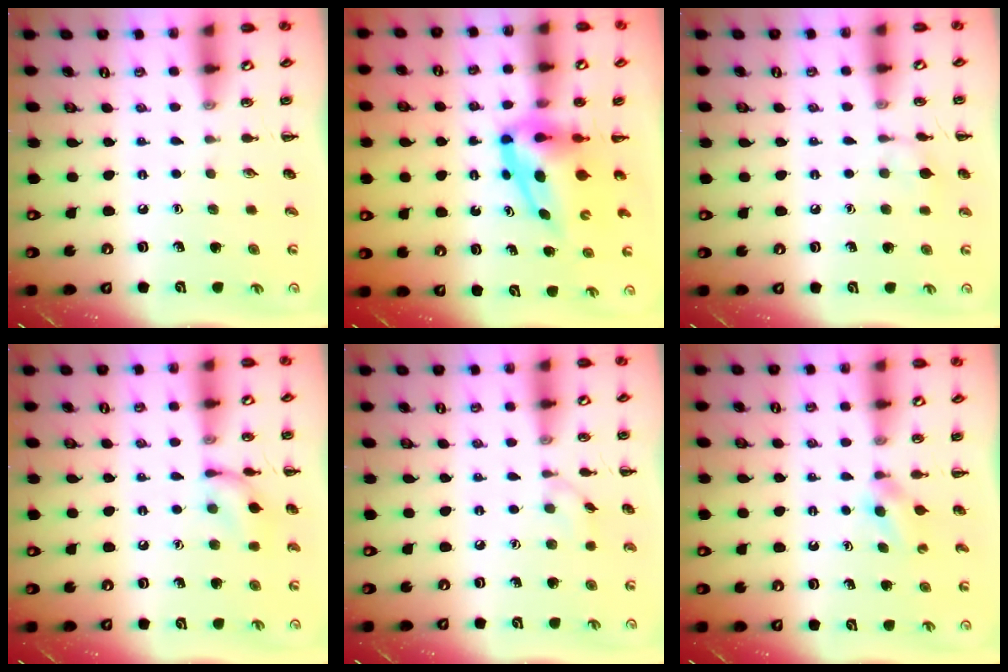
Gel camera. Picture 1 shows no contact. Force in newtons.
{"total": 6.7, "press": 6.5, "slide": 1.4}
{"total": 7.1, "press": 6.8, "slide": 2.0}
{"total": 9.0, "press": 9.0, "slide": 0.6}
{"total": 3.1, "press": 2.8, "slide": 1.2}
{"total": 2.7, "press": 2.5, "slide": 1.0}